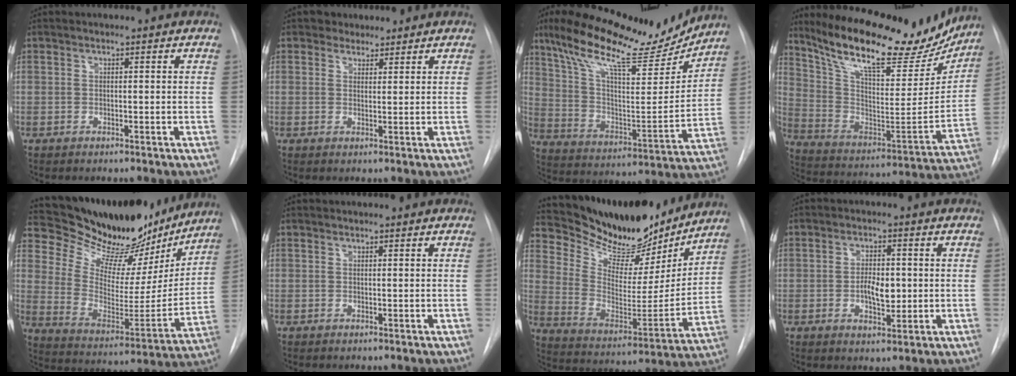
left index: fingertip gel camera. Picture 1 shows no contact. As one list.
[{"total": 2.5, "force": [1.9, 1.6, -0.2], "torque": [0.006, 0.006, 0.024]}, {"total": 21.8, "force": [17.9, 4.8, 11.4], "torque": [-0.198, -0.007, 0.286]}, {"total": 26.3, "force": [21.6, 7.1, 13.1], "torque": [-0.214, -0.017, 0.321]}, {"total": 23.8, "force": [21.3, 6.9, 7.9], "torque": [-0.121, -0.037, 0.312]}, {"total": 0.0}, {"total": 20.6, "force": [18.9, 5.4, 6.2], "torque": [-0.107, -0.033, 0.293]}, {"total": 4.8, "force": [-0.4, 2.4, 4.2], "torque": [-0.069, -0.001, -0.004]}]